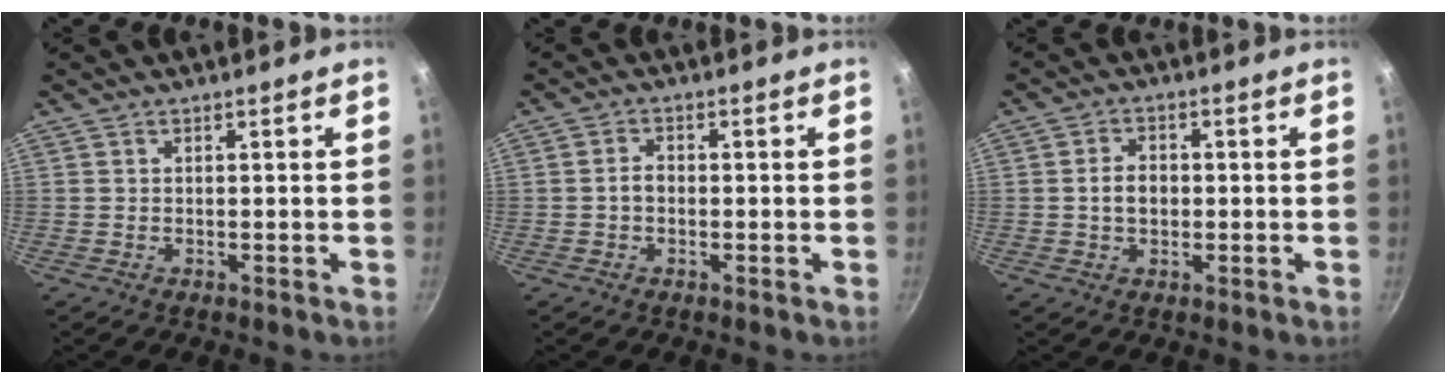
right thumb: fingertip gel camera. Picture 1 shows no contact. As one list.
[{"total": 2.3, "force": [-0.4, 1.6, 1.6], "torque": [-0.021, 0.012, -0.008]}, {"total": 4.2, "force": [-0.2, 3.2, 2.8], "torque": [-0.031, 0.012, -0.005]}]